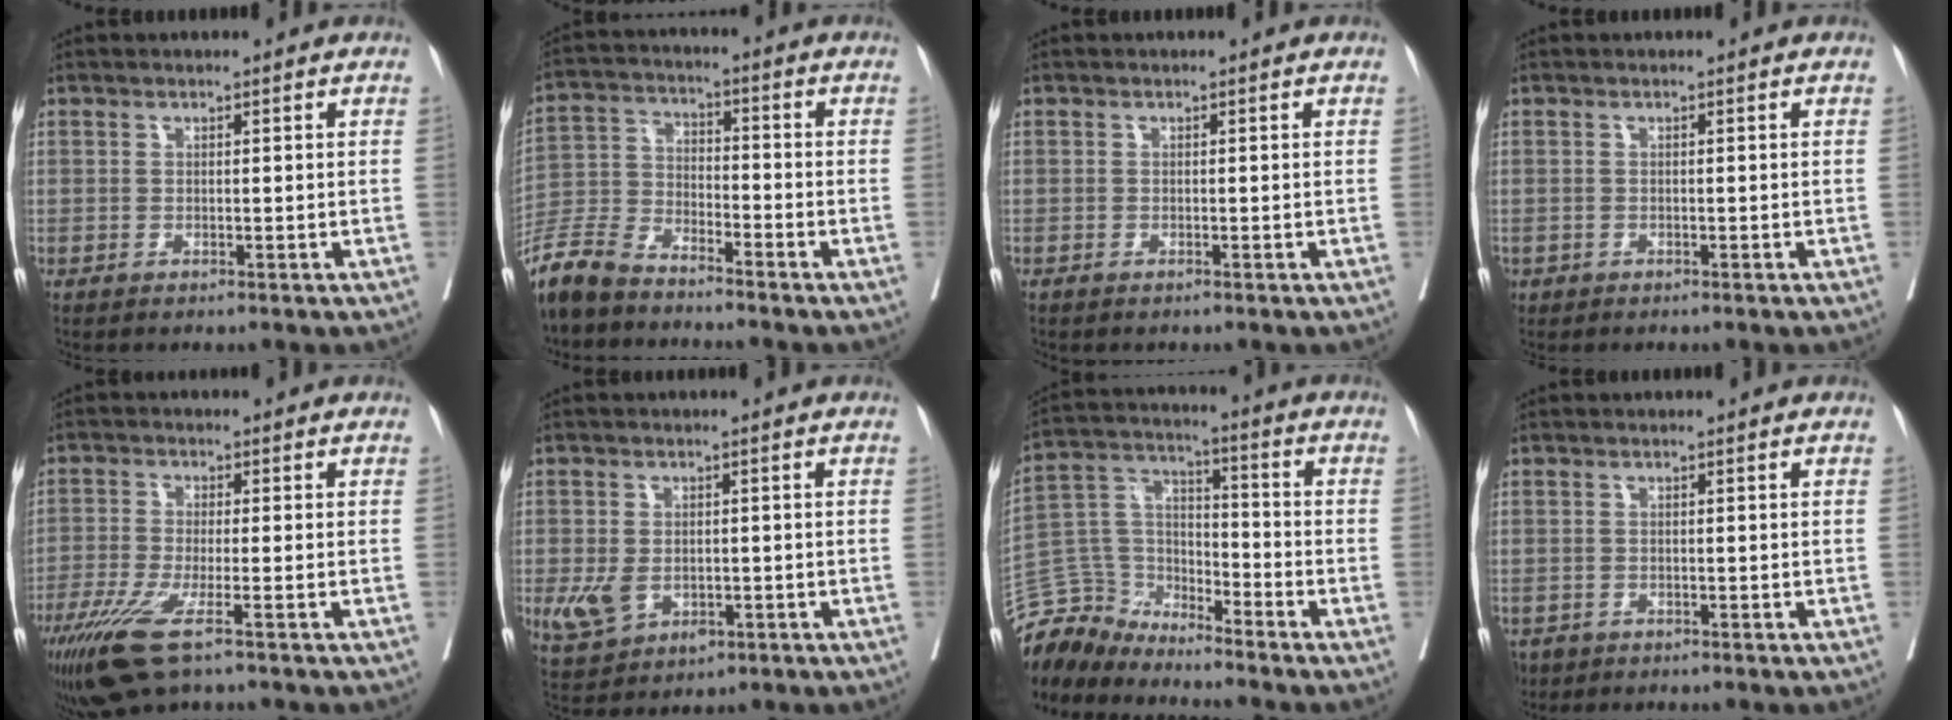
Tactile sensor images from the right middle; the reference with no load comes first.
{"total": 9.3, "force": [-8.5, 2.3, 3.2], "torque": [-0.069, -0.013, -0.172]}
{"total": 0.0}
{"total": 0.6, "force": [-0.4, 0.5, 0.1], "torque": [-0.007, 0.002, -0.005]}
{"total": 9.5, "force": [-5.9, 1.3, 7.3], "torque": [-0.137, -0.027, -0.103]}
{"total": 6.4, "force": [-1.7, 4.4, 4.3], "torque": [-0.086, -0.001, -0.012]}
{"total": 9.0, "force": [-8.8, 2.1, -0.5], "torque": [0.008, 0.041, -0.177]}
{"total": 2.6, "force": [-1.9, 1.7, 0.5], "torque": [-0.012, -0.001, -0.031]}